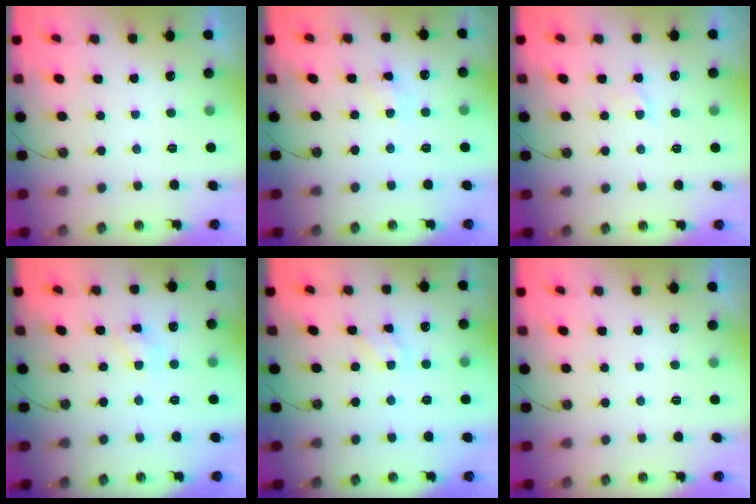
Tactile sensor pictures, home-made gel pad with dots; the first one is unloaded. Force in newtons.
{"total": 4.4, "press": 4.3, "slide": 0.6}
{"total": 0.9, "press": 0.9, "slide": 0.2}
{"total": 5.1, "press": 5.0, "slide": 0.4}
{"total": 3.0, "press": 2.9, "slide": 0.4}
{"total": 0.0}